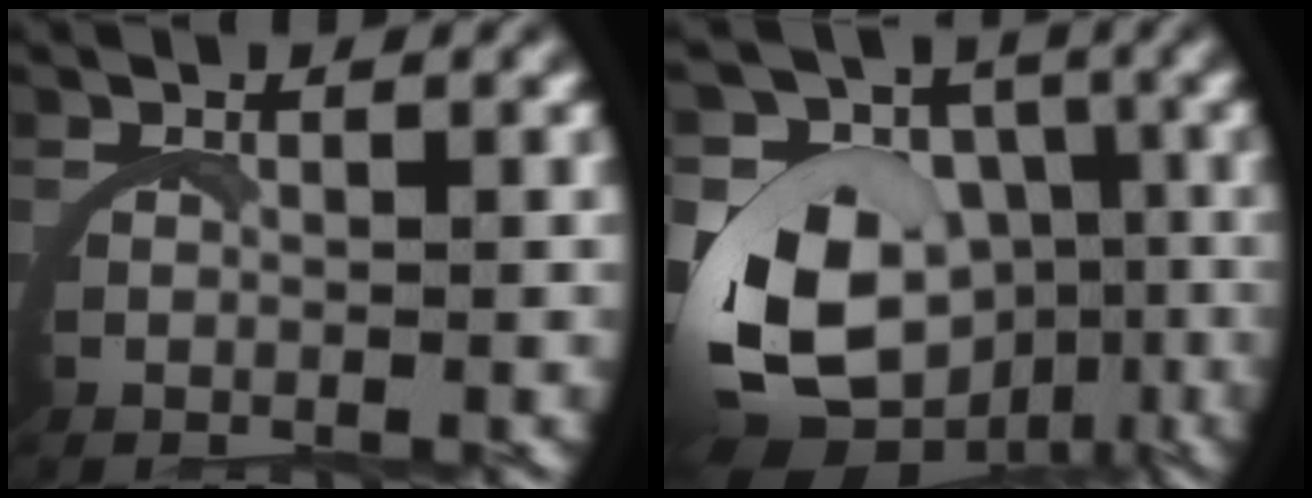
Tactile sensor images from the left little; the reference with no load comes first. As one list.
[{"total": 12.7, "force": [-3.3, 9.9, 7.2], "torque": [-0.169, -0.063, -0.038]}]